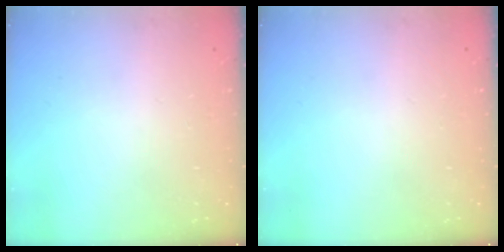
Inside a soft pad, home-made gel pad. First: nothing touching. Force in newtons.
{"total": 0.0}